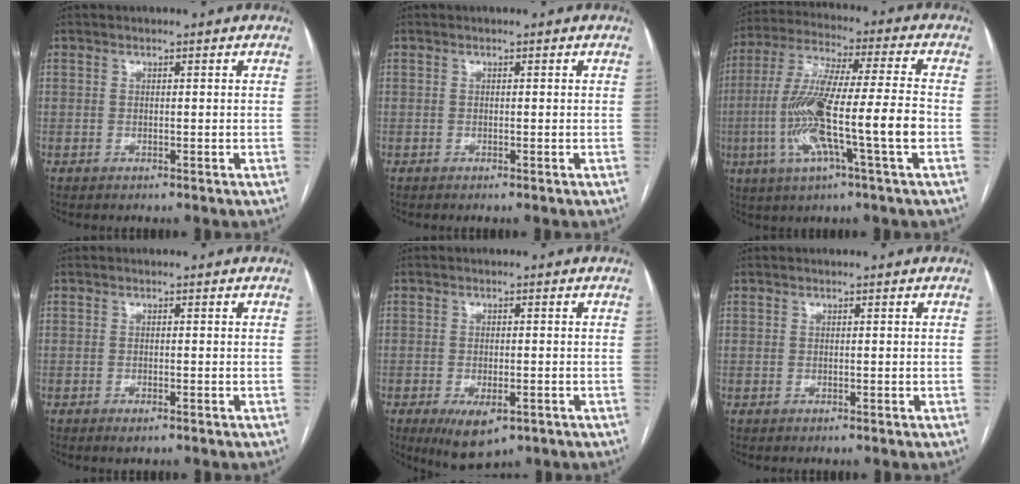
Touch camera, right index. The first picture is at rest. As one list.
[{"total": 0.0}, {"total": 16.2, "force": [-3.9, 0.4, 15.7], "torque": [-0.308, 0.000, -0.076]}, {"total": 1.1, "force": [-0.7, 0.3, 0.8], "torque": [-0.012, -0.001, -0.007]}, {"total": 6.4, "force": [-3.2, 2.7, 4.8], "torque": [-0.079, -0.011, -0.040]}, {"total": 0.0}]